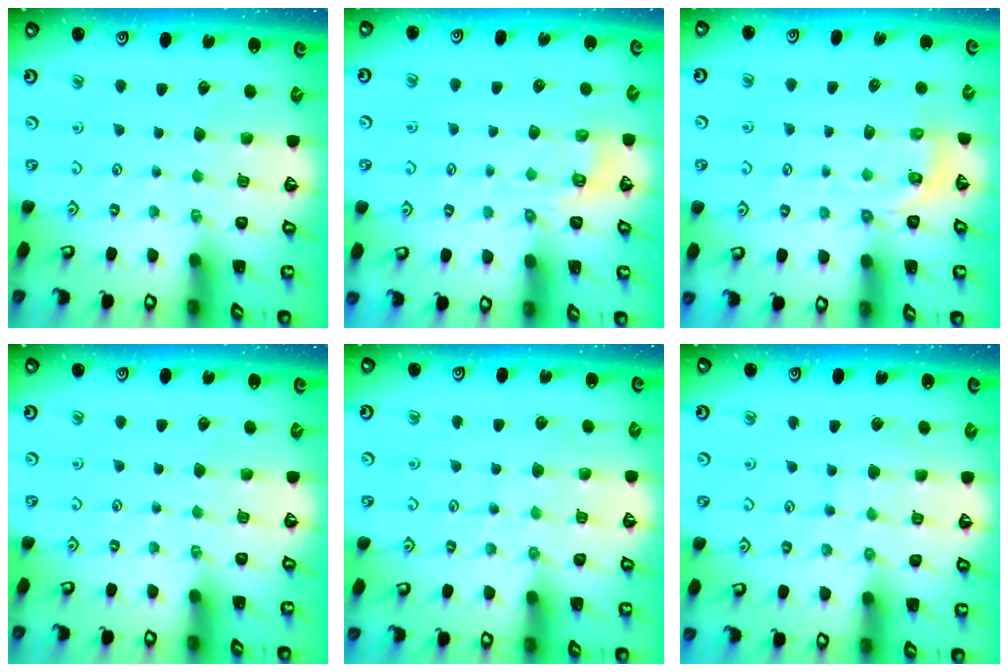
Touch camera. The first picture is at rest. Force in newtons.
{"total": 4.2, "press": 3.6, "slide": 2.2}
{"total": 3.7, "press": 3.2, "slide": 2.0}
{"total": 0.0}
{"total": 6.2, "press": 6.2, "slide": 0.7}
{"total": 6.4, "press": 6.4, "slide": 0.2}